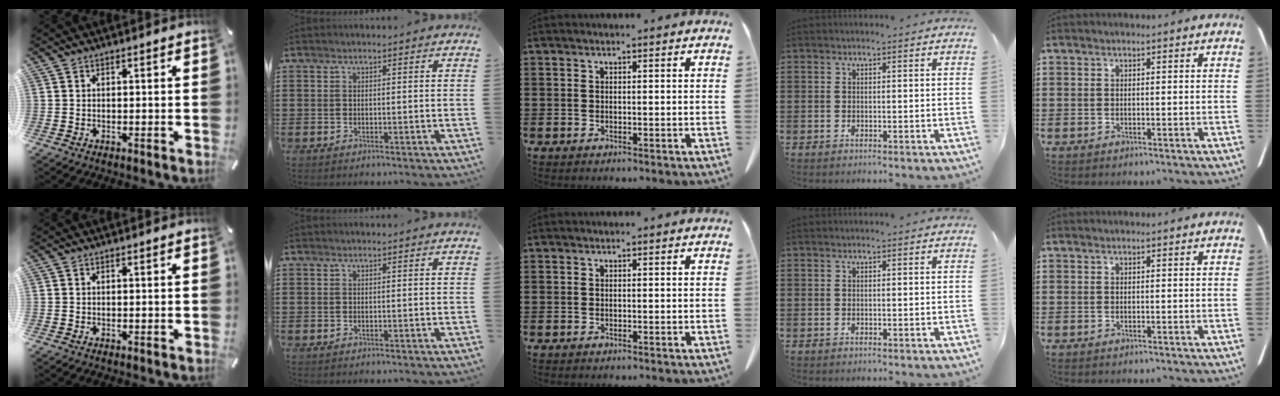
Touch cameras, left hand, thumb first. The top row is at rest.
{}